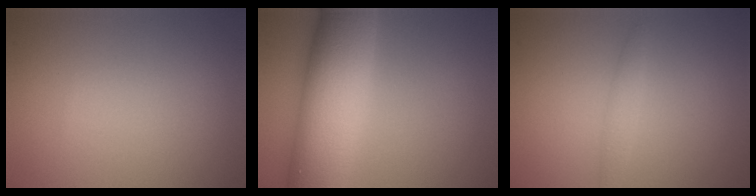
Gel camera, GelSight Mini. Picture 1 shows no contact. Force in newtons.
{"total": 12.1, "press": 12.0, "slide": 0.4}
{"total": 1.3, "press": 1.3, "slide": 0.1}